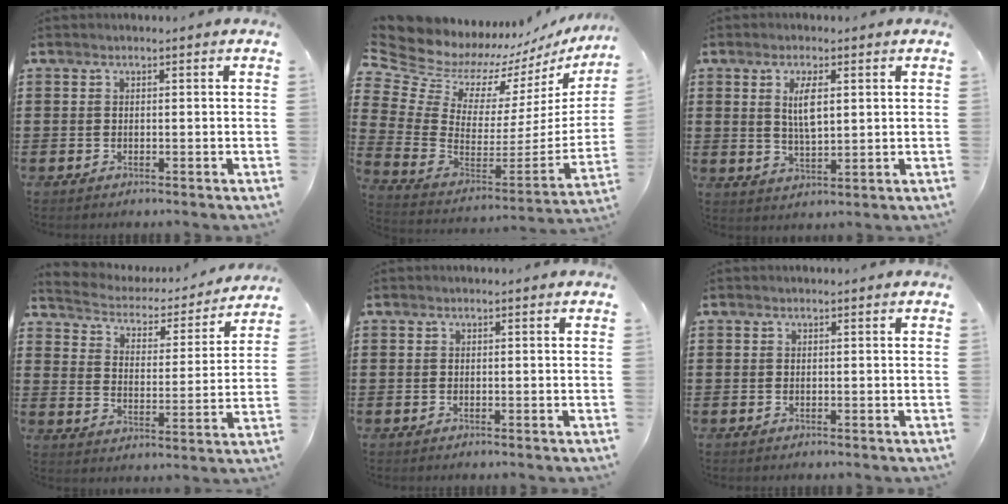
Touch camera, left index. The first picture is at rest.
{"total": 7.3, "force": [6.5, 3.4, 0.2], "torque": [-0.065, -0.071, 0.111]}
{"total": 5.0, "force": [1.6, 1.7, 4.5], "torque": [-0.085, 0.002, 0.024]}
{"total": 2.5, "force": [2.4, 0.8, 0.1], "torque": [-0.024, -0.026, 0.030]}
{"total": 0.0}
{"total": 0.0}